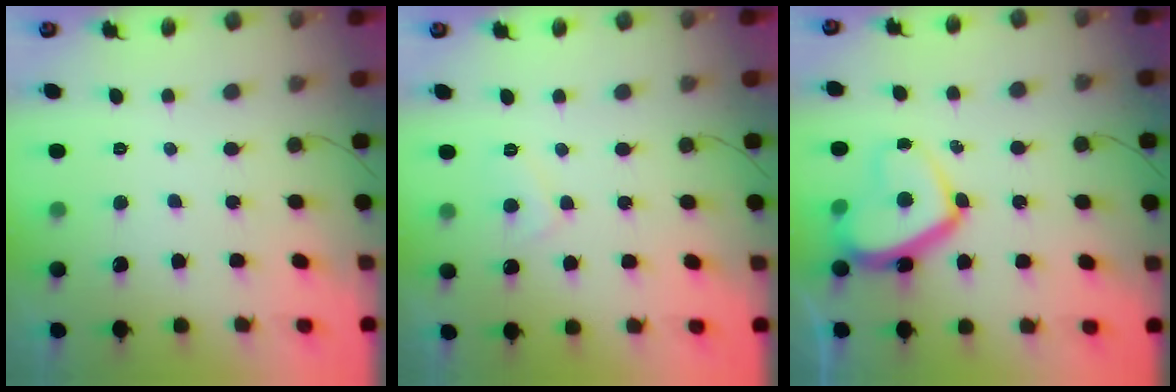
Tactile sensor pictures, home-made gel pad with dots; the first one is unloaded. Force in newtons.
{"total": 3.9, "press": 3.9, "slide": 0.4}
{"total": 13.7, "press": 13.6, "slide": 1.0}